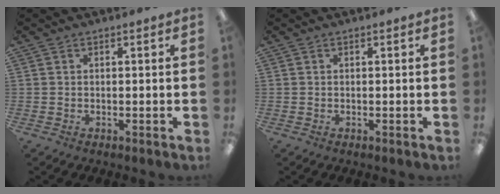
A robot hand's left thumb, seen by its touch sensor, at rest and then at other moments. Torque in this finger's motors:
{"motor_torque": [-0.03, 0.05, -0.18, 0.07, 0.00]}